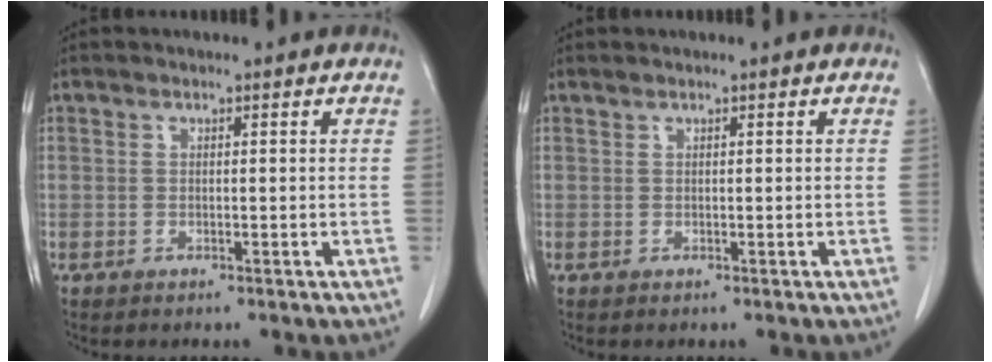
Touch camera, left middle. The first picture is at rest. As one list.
[{"total": 0.0}]